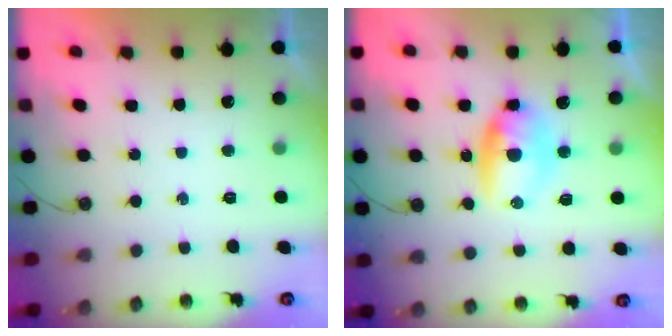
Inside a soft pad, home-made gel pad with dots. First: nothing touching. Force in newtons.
{"total": 7.5, "press": 7.4, "slide": 0.9}